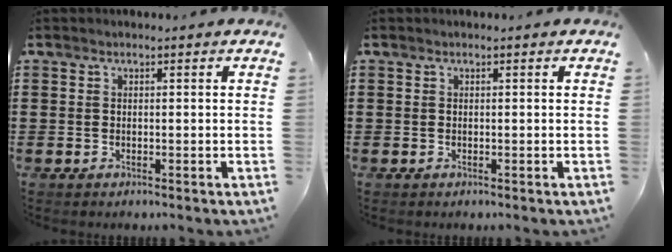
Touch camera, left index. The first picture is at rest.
{"total": 0.0}